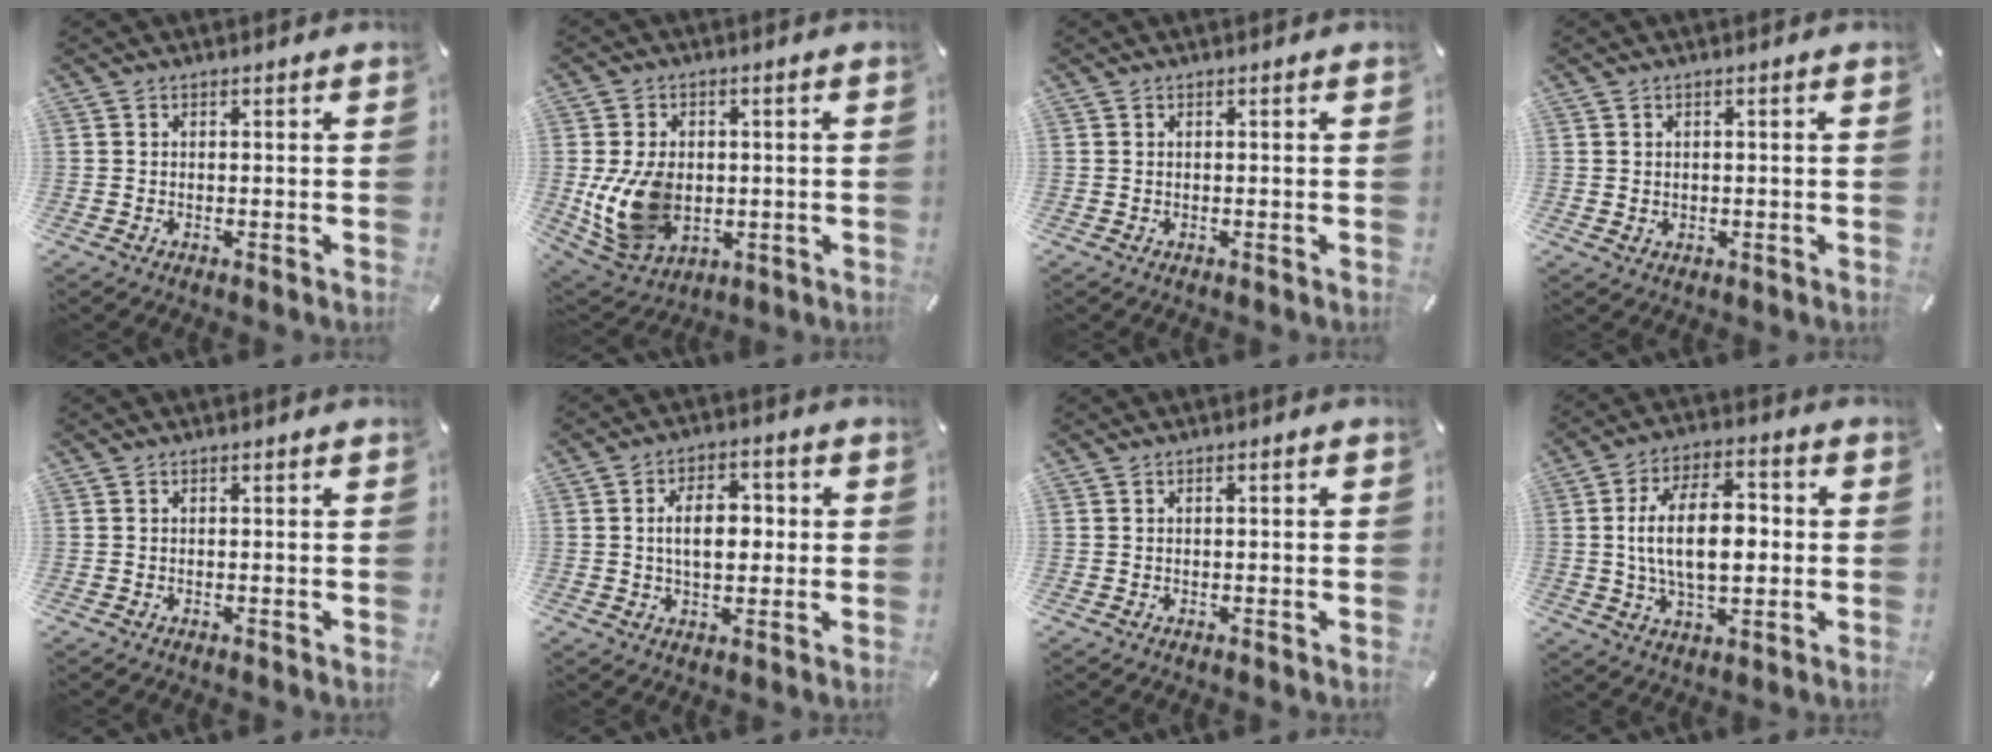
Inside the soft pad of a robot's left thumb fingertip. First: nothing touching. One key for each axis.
{"total": 13.4, "fx": -1.1, "fy": 10.1, "fz": 8.8, "tx": -0.176, "ty": 0.001, "tz": -0.016}
{"total": 0.0}
{"total": 1.3, "fx": 0.4, "fy": 1.2, "fz": 0.2, "tx": -0.006, "ty": 0.005, "tz": 0.004}
{"total": 0.0}
{"total": 8.7, "fx": 0.5, "fy": 5.5, "fz": 6.7, "tx": -0.106, "ty": 0.004, "tz": 0.000}
{"total": 0.8, "fx": -0.1, "fy": 0.3, "fz": 0.7, "tx": -0.012, "ty": 0.001, "tz": -0.002}
{"total": 15.5, "fx": 0.3, "fy": 8.8, "fz": 12.8, "tx": -0.235, "ty": 0.000, "tz": -0.002}